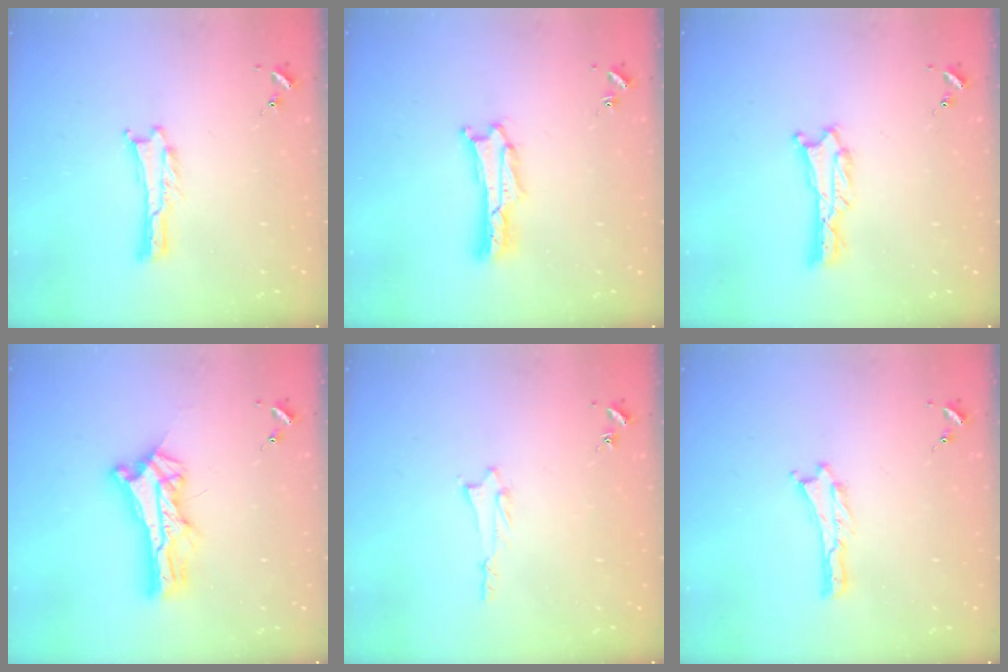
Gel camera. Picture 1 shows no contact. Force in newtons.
{"total": 1.7, "press": 1.7, "slide": 0.3}
{"total": 0.9, "press": 0.9, "slide": 0.1}
{"total": 9.3, "press": 9.3, "slide": 0.7}
{"total": 1.4, "press": 1.4, "slide": 0.2}
{"total": 0.0}